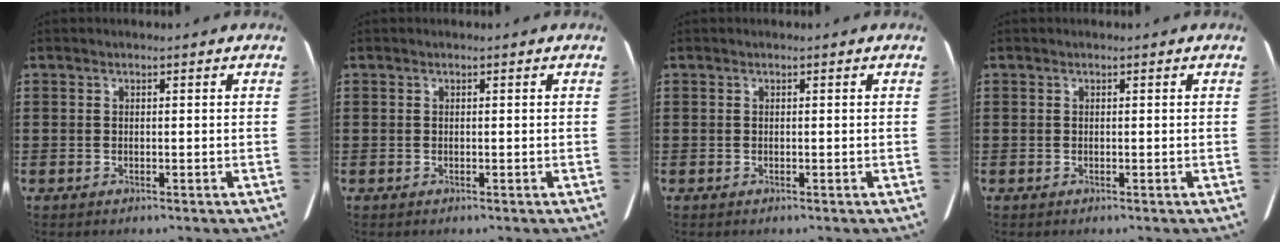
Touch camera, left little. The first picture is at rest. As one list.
[{"total": 0.0}, {"total": 0.0}, {"total": 0.0}]